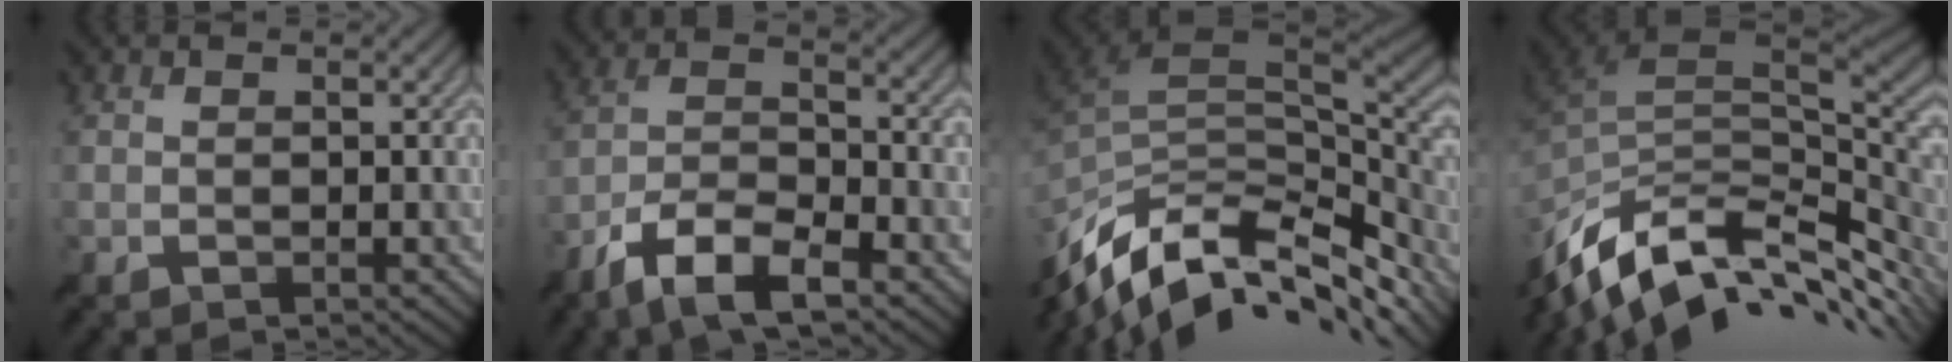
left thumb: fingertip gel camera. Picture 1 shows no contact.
{"total": 8.9, "force": [-5.9, 2.5, 6.1], "torque": [-0.114, 0.003, -0.122]}
{"total": 14.6, "force": [-6.8, 7.7, 10.4], "torque": [-0.238, -0.016, -0.110]}
{"total": 14.4, "force": [-5.4, 7.3, 11.2], "torque": [-0.249, -0.011, -0.093]}